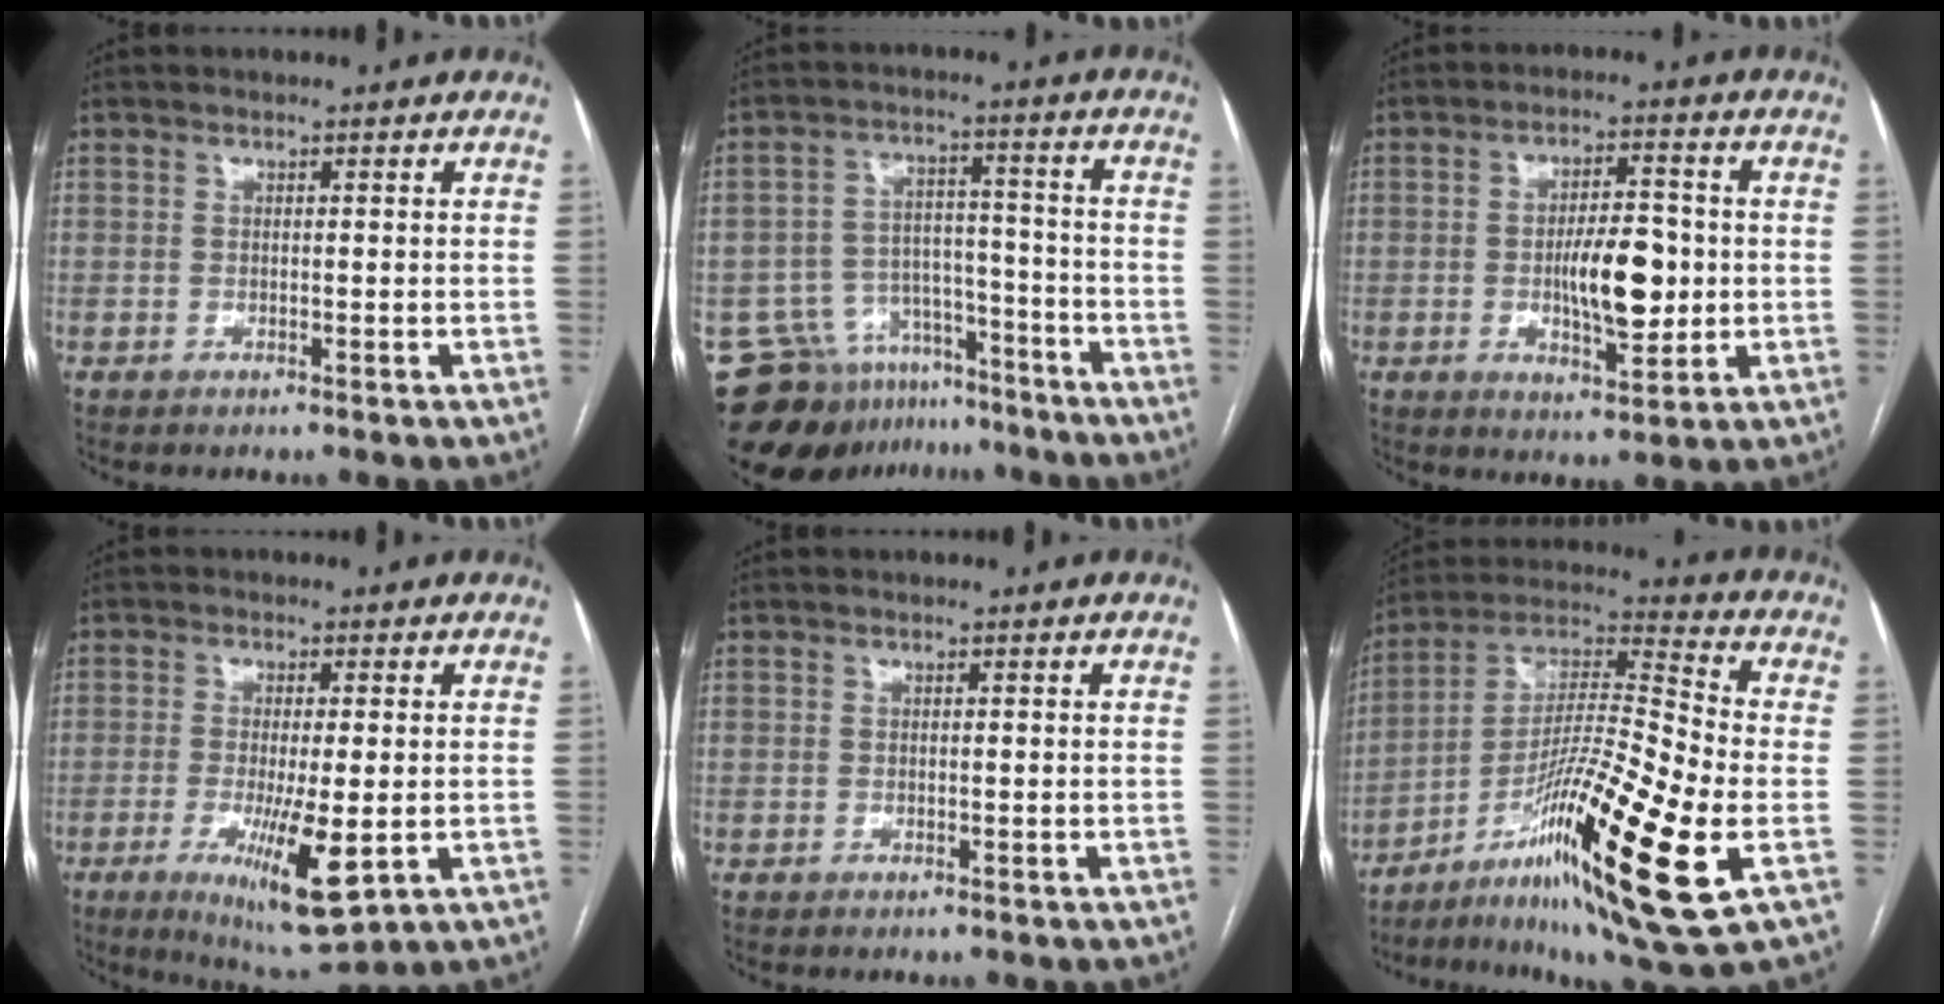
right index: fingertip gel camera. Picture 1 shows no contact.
{"total": 13.8, "force": [-11.1, 7.6, 3.1], "torque": [-0.050, 0.043, -0.166]}
{"total": 9.3, "force": [-0.8, 3.2, 8.7], "torque": [-0.147, 0.004, -0.008]}
{"total": 10.5, "force": [-2.9, 1.9, 9.9], "torque": [-0.169, -0.027, -0.038]}
{"total": 0.0}
{"total": 22.7, "force": [-8.2, 1.2, 21.2], "torque": [-0.375, -0.028, -0.142]}